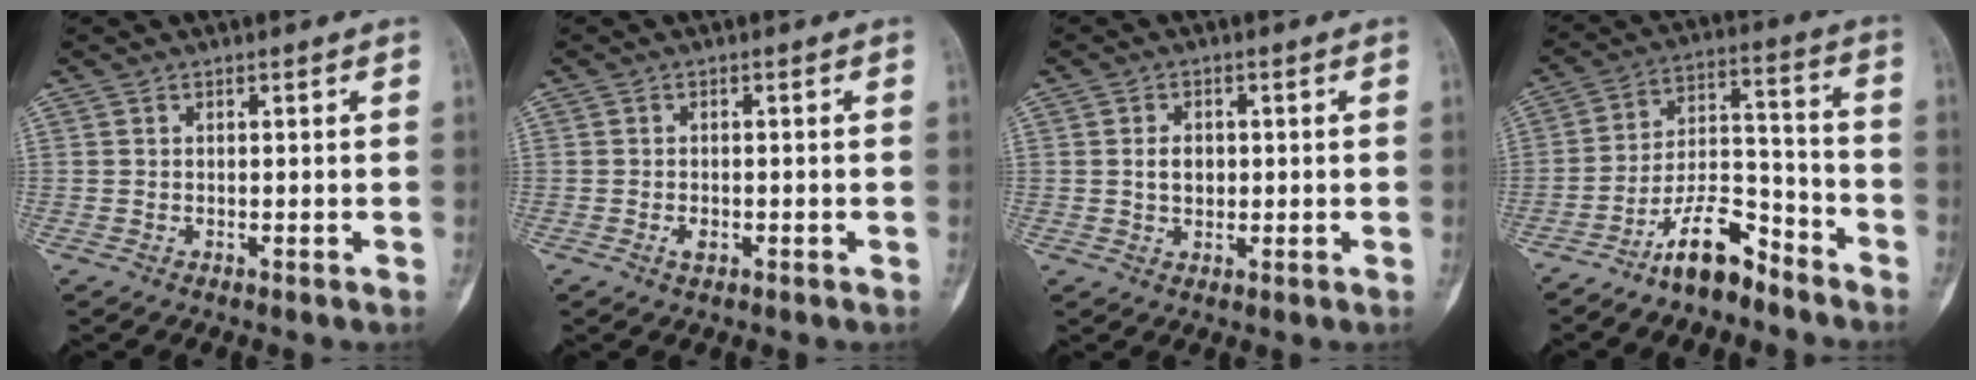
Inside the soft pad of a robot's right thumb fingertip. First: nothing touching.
{"total": 1.6, "force": [-0.7, 0.9, 1.1], "torque": [-0.020, 0.003, -0.012]}
{"total": 3.4, "force": [0.2, 2.5, 2.3], "torque": [-0.030, 0.004, 0.005]}
{"total": 11.2, "force": [-8.5, 4.0, 6.0], "torque": [-0.100, 0.084, -0.161]}